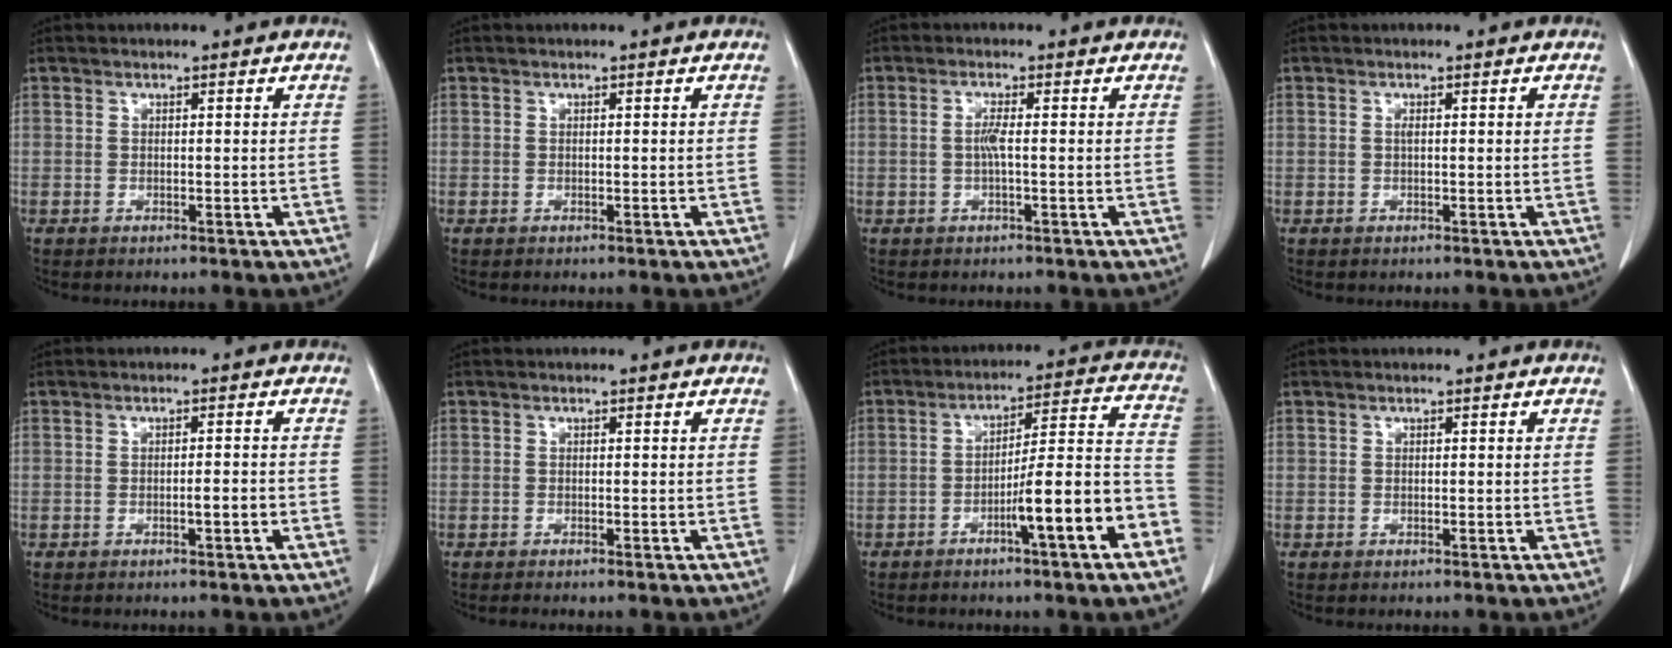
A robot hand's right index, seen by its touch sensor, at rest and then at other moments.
{"total": 0.0}
{"total": 1.9, "force": [-0.2, 0.0, 1.9], "torque": [-0.040, 0.001, -0.004]}
{"total": 0.9, "force": [0.1, 0.2, 0.9], "torque": [-0.016, 0.001, 0.002]}
{"total": 1.7, "force": [-0.7, 0.1, 1.5], "torque": [-0.025, 0.001, -0.011]}
{"total": 1.2, "force": [-1.0, -0.2, 0.6], "torque": [-0.006, 0.001, -0.013]}
{"total": 12.7, "force": [-5.7, 0.3, 11.4], "torque": [-0.161, 0.018, -0.086]}
{"total": 0.0}